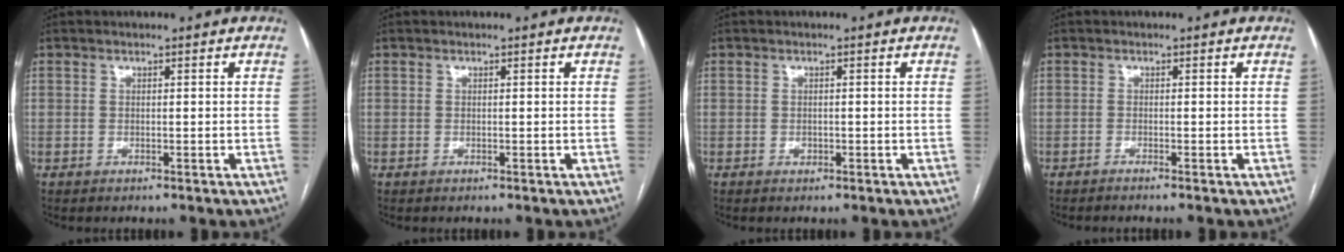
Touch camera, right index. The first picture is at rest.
{"total": 0.0}
{"total": 0.9, "force": [-0.3, 0.7, 0.5], "torque": [-0.009, 0.001, -0.003]}
{"total": 1.6, "force": [-1.4, -0.4, 0.7], "torque": [-0.005, 0.005, -0.019]}